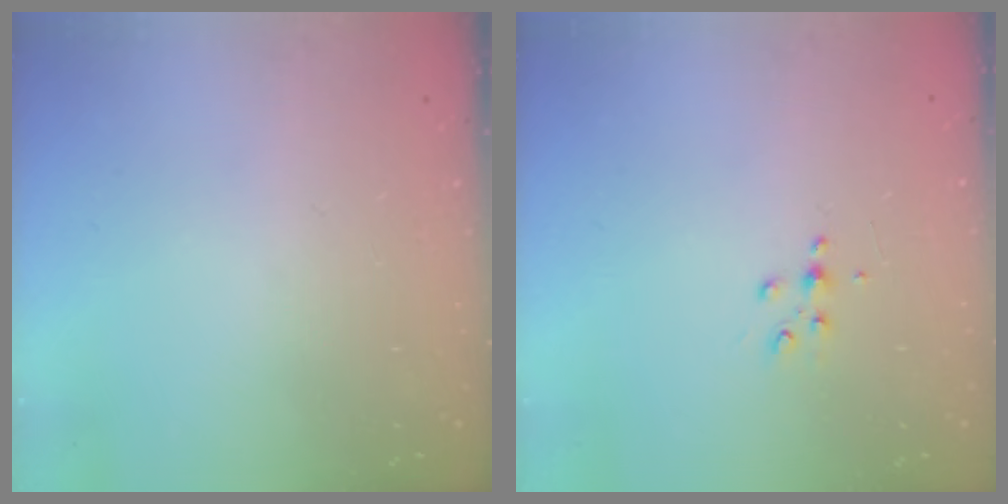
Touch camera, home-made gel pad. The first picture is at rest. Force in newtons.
{"total": 4.3, "press": 4.3, "slide": 0.5}